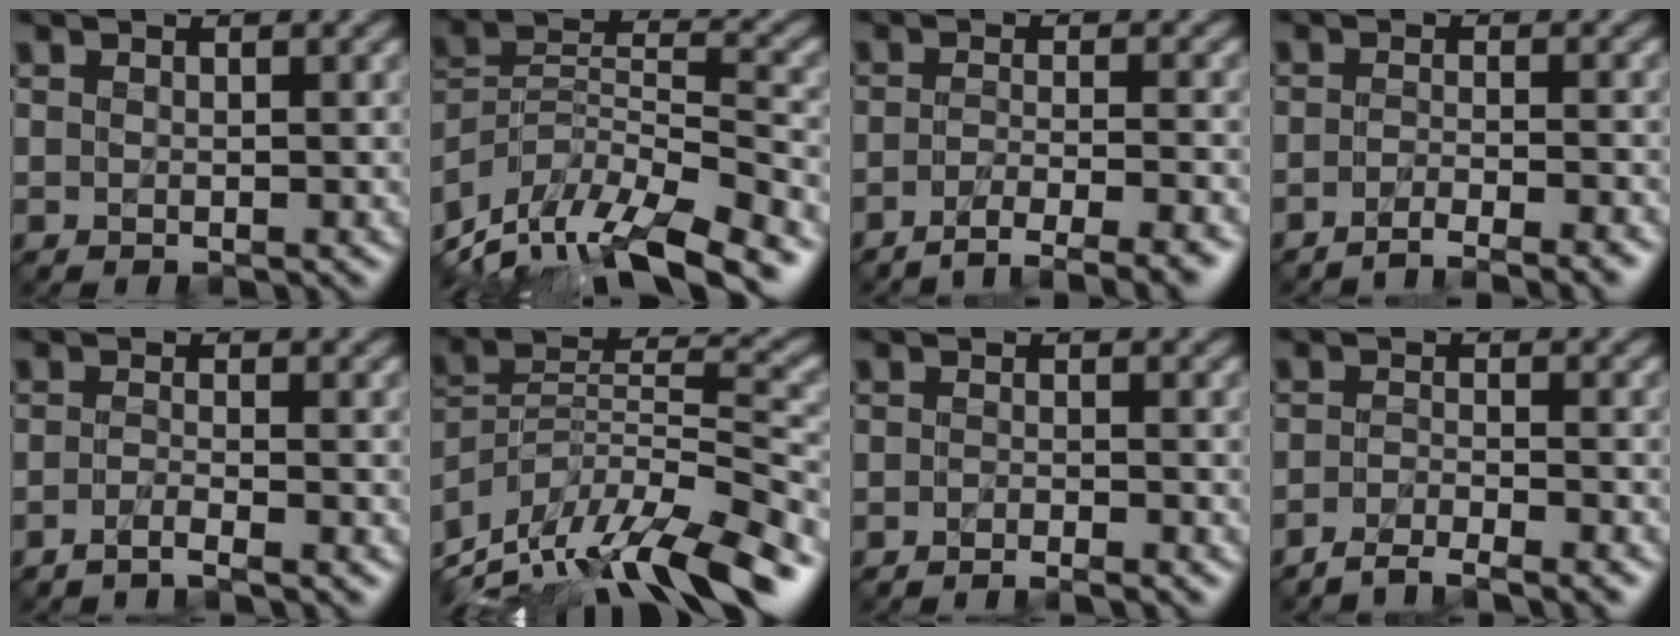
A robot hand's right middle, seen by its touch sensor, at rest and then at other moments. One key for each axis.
{"total": 12.4, "fx": -9.8, "fy": 3.6, "fz": 6.7, "tx": -0.135, "ty": 0.008, "tz": -0.170}
{"total": 5.1, "fx": -3.9, "fy": 1.0, "fz": 3.1, "tx": -0.040, "ty": 0.002, "tz": -0.064}
{"total": 4.3, "fx": -3.4, "fy": 0.8, "fz": 2.5, "tx": -0.031, "ty": -0.004, "tz": -0.059}
{"total": 2.0, "fx": -1.6, "fy": 0.2, "fz": 1.2, "tx": -0.012, "ty": -0.007, "tz": -0.042}
{"total": 14.3, "fx": -11.1, "fy": 3.5, "fz": 8.3, "tx": -0.167, "ty": 0.016, "tz": -0.190}
{"total": 2.1, "fx": -1.8, "fy": 0.2, "fz": 1.0, "tx": -0.005, "ty": -0.007, "tz": -0.036}
{"total": 3.7, "fx": -3.2, "fy": 0.4, "fz": 1.8, "tx": -0.025, "ty": -0.004, "tz": -0.063}